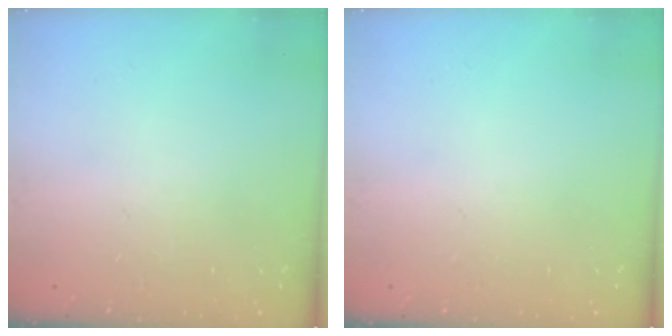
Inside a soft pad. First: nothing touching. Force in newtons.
{"total": 0.0}